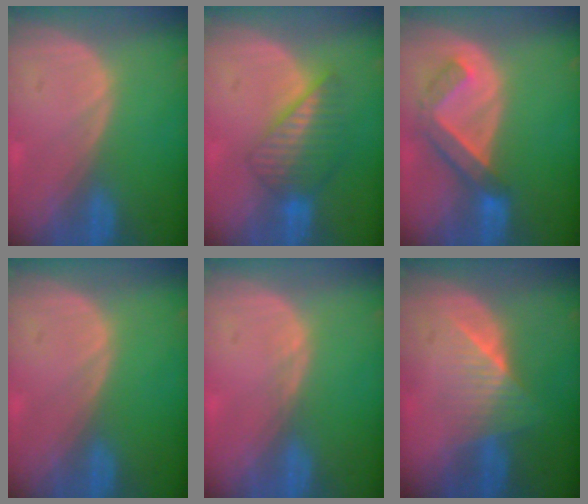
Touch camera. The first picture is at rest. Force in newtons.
{"total": 6.5, "press": 6.2, "slide": 2.1}
{"total": 5.6, "press": 5.6, "slide": 0.3}
{"total": 0.0}
{"total": 0.8, "press": 0.6, "slide": 0.5}
{"total": 6.3, "press": 5.5, "slide": 3.0}